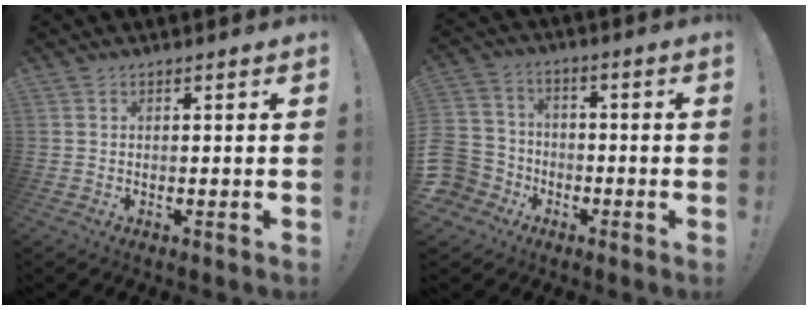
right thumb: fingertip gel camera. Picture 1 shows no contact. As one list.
[{"total": 10.0, "force": [-3.6, 9.0, 2.7], "torque": [-0.058, 0.029, -0.059]}]